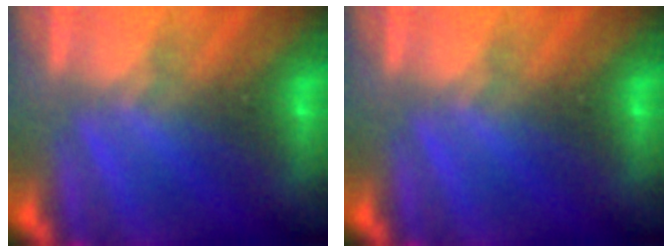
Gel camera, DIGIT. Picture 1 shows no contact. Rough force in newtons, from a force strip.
{"total": 0.0}